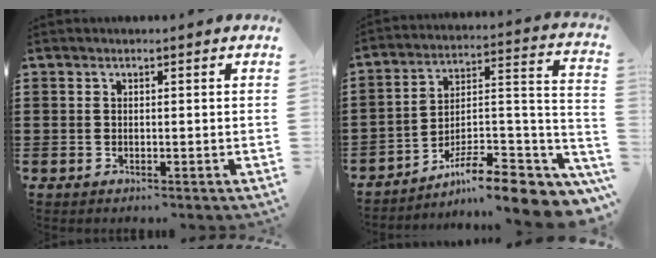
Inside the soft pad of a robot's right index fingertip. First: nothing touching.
{"total": 9.8, "force": [-7.4, 2.3, 6.1], "torque": [-0.090, 0.009, -0.139]}